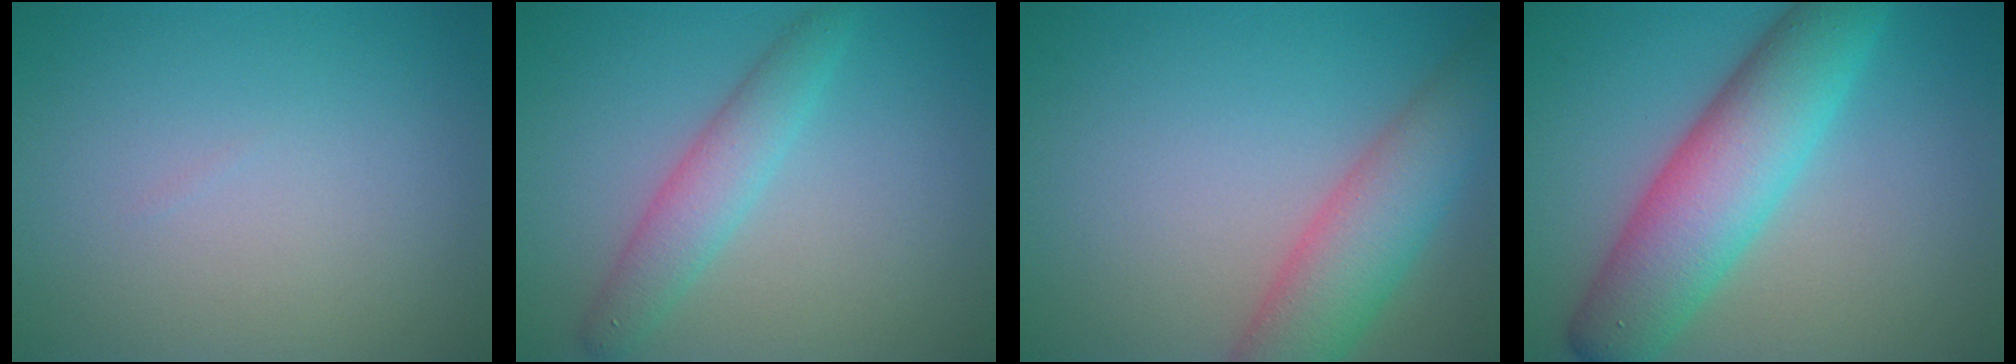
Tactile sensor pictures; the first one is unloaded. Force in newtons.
{"total": 3.0, "press": 3.0, "slide": 0.1}
{"total": 6.0, "press": 6.0, "slide": 0.4}
{"total": 8.2, "press": 8.2, "slide": 0.2}